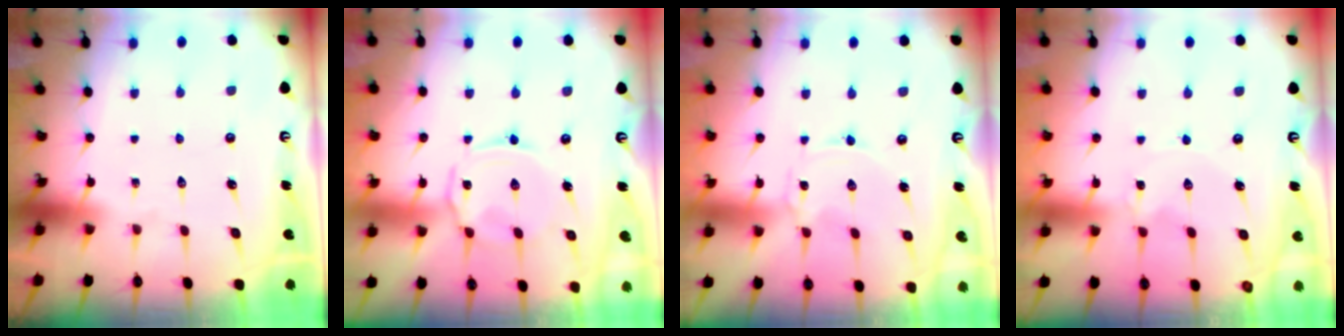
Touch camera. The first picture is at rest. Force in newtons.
{"total": 3.8, "press": 3.8, "slide": 0.5}
{"total": 0.0}
{"total": 0.0}